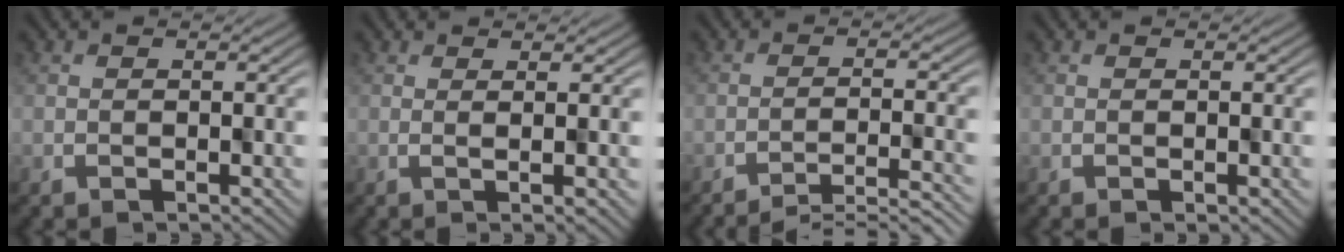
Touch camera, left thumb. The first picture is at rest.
{"total": 2.5, "force": [0.6, 0.4, 2.4], "torque": [-0.023, 0.008, 0.004]}
{"total": 6.0, "force": [-4.7, 0.8, 3.6], "torque": [-0.060, 0.008, -0.063]}
{"total": 0.0}